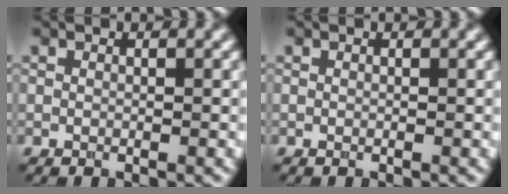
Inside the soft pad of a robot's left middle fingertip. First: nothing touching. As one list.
[{"total": 0.0}]